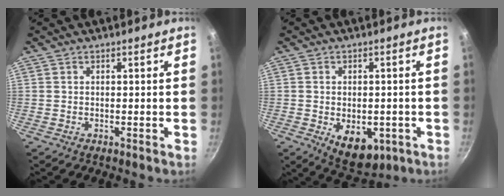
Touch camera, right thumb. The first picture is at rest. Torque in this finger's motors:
{"motor_torque": [-0.22, 0.50, 0.20, 0.53, 0.06]}